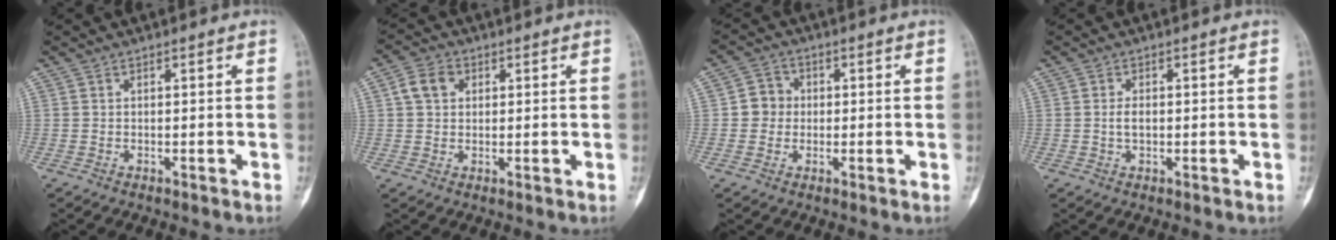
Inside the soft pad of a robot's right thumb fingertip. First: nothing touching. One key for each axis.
{"total": 4.8, "fx": 1.3, "fy": 3.8, "fz": 2.7, "tx": -0.041, "ty": 0.007, "tz": 0.021}
{"total": 4.4, "fx": 0.0, "fy": 4.2, "fz": 1.4, "tx": 0.003, "ty": 0.010, "tz": -0.008}
{"total": 2.1, "fx": -0.1, "fy": 1.2, "fz": 1.7, "tx": -0.031, "ty": 0.002, "tz": -0.003}